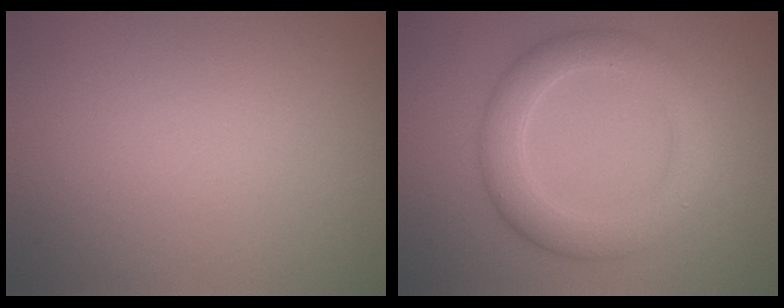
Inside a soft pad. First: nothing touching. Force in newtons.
{"total": 4.6, "press": 4.5, "slide": 0.2}